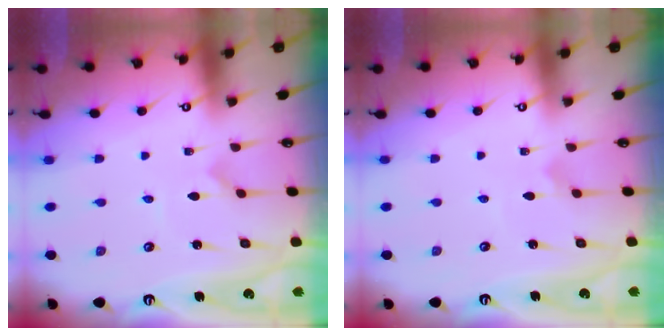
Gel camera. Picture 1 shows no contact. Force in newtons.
{"total": 1.7, "press": 1.7, "slide": 0.1}